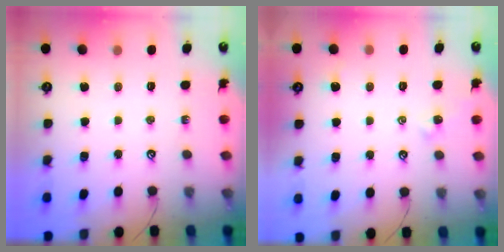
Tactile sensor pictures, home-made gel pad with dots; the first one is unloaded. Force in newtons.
{"total": 0.9, "press": 0.8, "slide": 0.5}